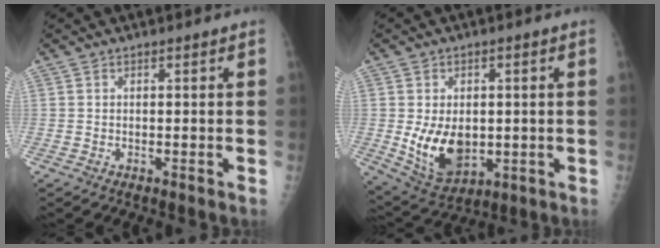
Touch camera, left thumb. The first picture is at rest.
{"total": 11.2, "force": [-1.0, 7.6, 8.2], "torque": [-0.114, -0.012, 0.005]}